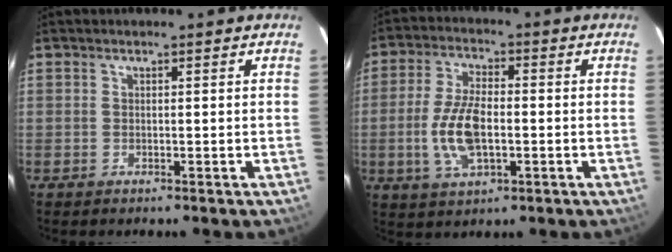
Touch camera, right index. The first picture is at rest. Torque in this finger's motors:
{"motor_torque": [0.76, 0.47, 0.30, 0.06]}